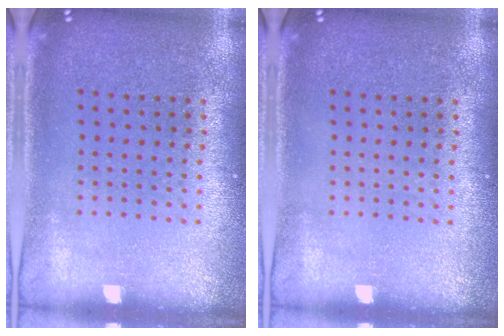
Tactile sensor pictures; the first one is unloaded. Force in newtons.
{"total": 0.0}